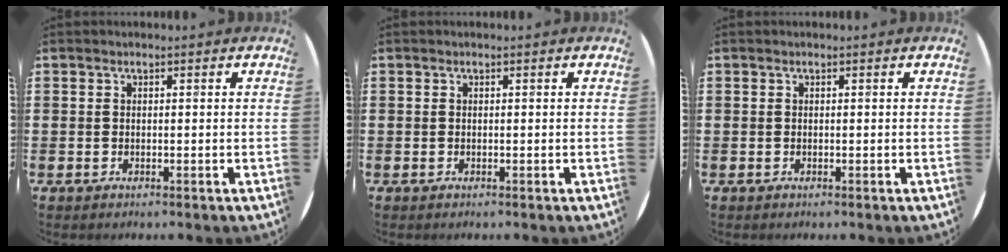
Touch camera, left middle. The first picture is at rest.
{"total": 0.0}
{"total": 0.0}